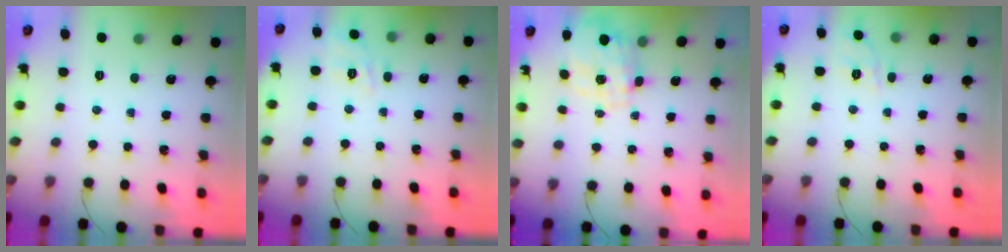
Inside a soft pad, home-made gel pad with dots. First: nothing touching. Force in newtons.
{"total": 2.7, "press": 2.1, "slide": 1.7}
{"total": 8.3, "press": 8.2, "slide": 0.8}
{"total": 8.5, "press": 8.3, "slide": 1.8}